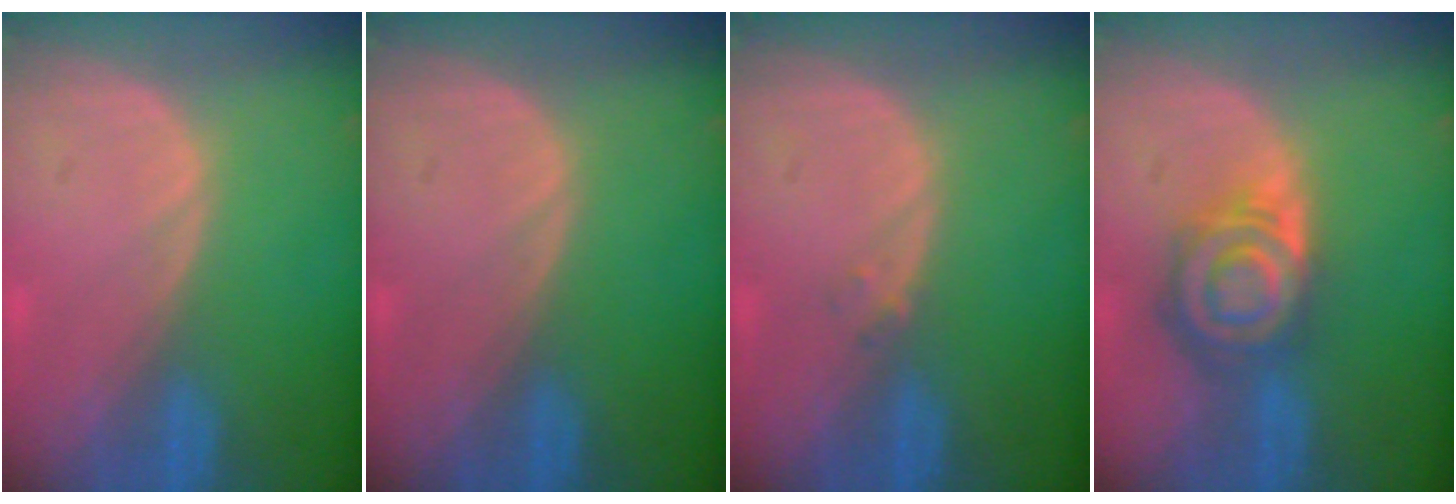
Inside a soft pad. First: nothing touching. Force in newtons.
{"total": 0.0}
{"total": 0.9, "press": 0.9, "slide": 0.2}
{"total": 8.0, "press": 7.1, "slide": 3.7}